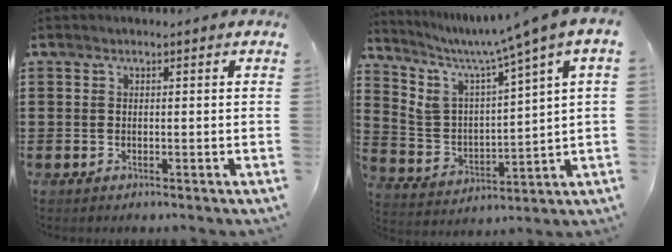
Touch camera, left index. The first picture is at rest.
{"total": 6.4, "force": [4.9, 0.0, 4.1], "torque": [-0.104, -0.041, 0.074]}